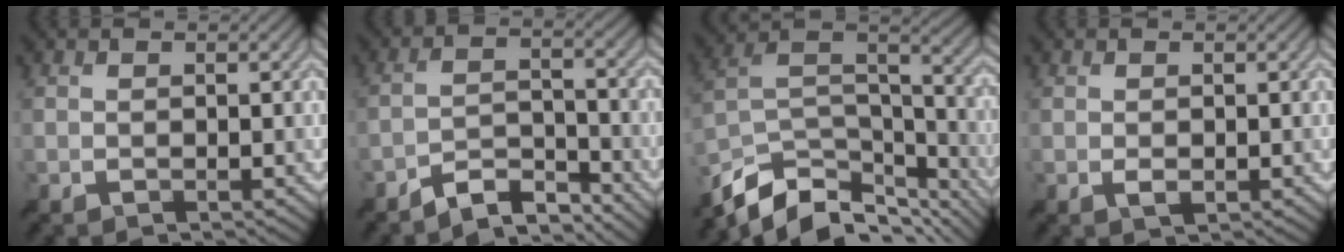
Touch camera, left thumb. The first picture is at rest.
{"total": 5.7, "force": [-5.2, 1.4, 2.1], "torque": [-0.041, 0.001, -0.098]}
{"total": 13.9, "force": [-10.6, 6.0, 6.6], "torque": [-0.158, -0.005, -0.179]}
{"total": 1.0, "force": [-0.2, 0.6, 0.8], "torque": [-0.018, -0.002, -0.004]}